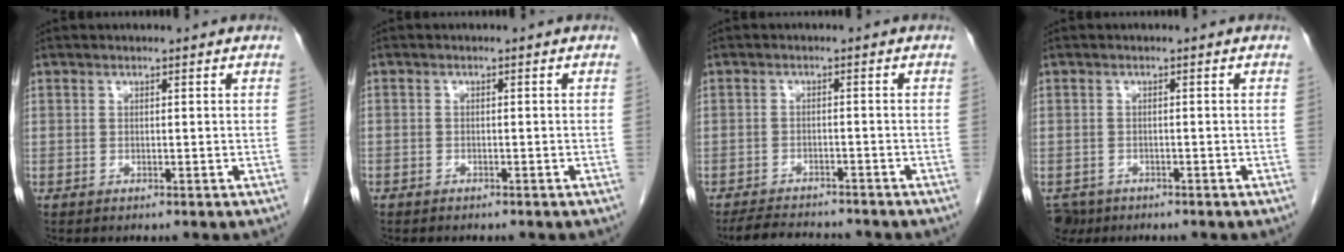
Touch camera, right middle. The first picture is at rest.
{"total": 1.3, "force": [-1.0, 0.7, 0.2], "torque": [-0.010, 0.002, -0.016]}
{"total": 7.1, "force": [-6.7, 1.5, 2.1], "torque": [-0.035, -0.007, -0.099]}
{"total": 3.7, "force": [-2.6, 2.5, 0.5], "torque": [-0.007, 0.001, -0.043]}